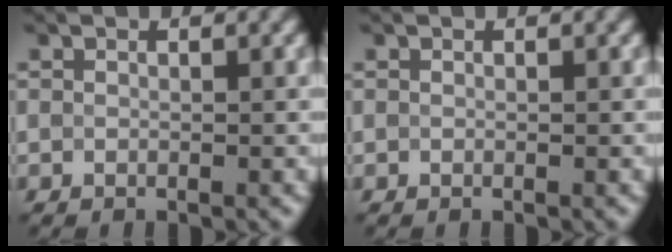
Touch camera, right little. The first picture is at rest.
{"total": 0.0}